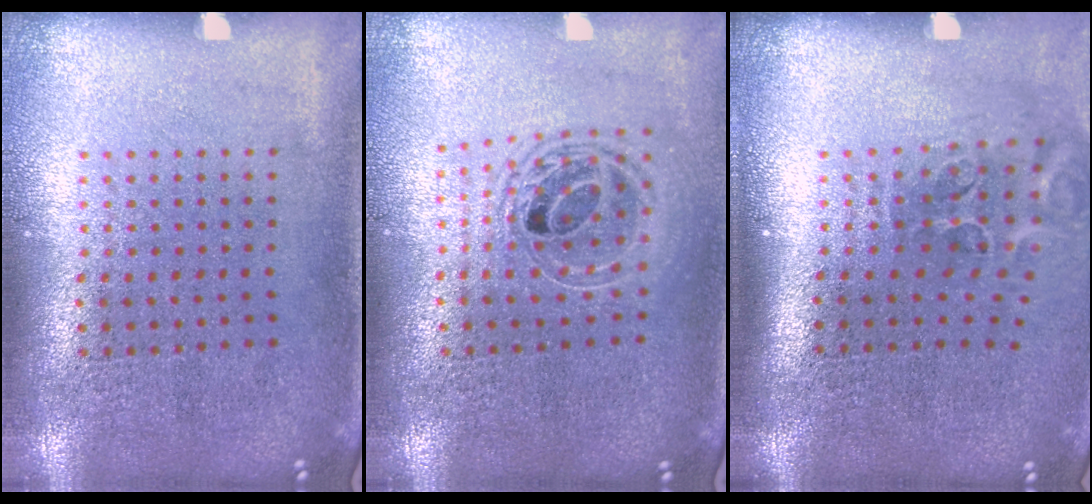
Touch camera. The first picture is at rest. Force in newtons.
{"total": 1.7, "press": 1.4, "slide": 0.9}
{"total": 2.0, "press": 1.2, "slide": 1.7}